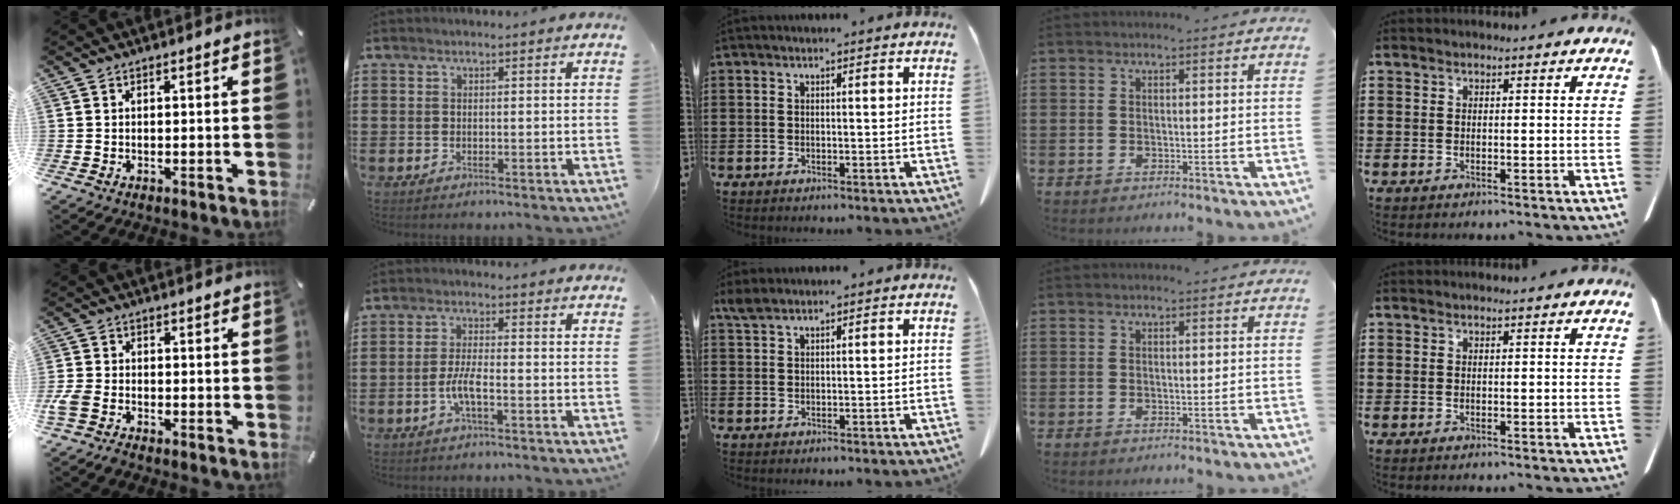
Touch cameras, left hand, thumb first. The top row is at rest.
{"thumb": {"total": 4.0, "force": [-2.6, 2.1, 2.2], "torque": [-0.063, 0.006, -0.054]}, "index": {"total": 4.2, "force": [-1.6, 0.9, 3.8], "torque": [-0.084, -0.002, -0.034]}, "middle": {"total": 1.9, "force": [1.5, 0.3, 1.1], "torque": [-0.026, -0.001, 0.029]}}